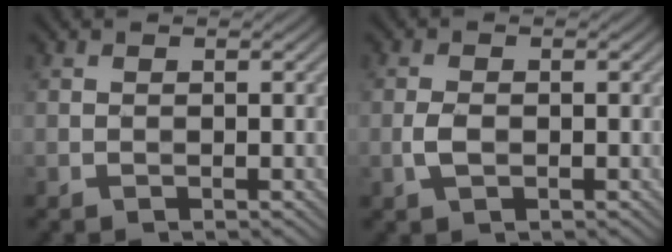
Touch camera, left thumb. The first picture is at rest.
{"total": 2.1, "force": [-0.5, 1.1, 1.7], "torque": [-0.040, 0.000, -0.012]}